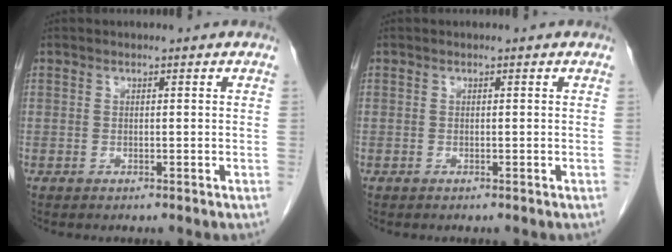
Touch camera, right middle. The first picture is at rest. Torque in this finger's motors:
{"motor_torque": [0.76, -0.57, 0.15, -0.02]}